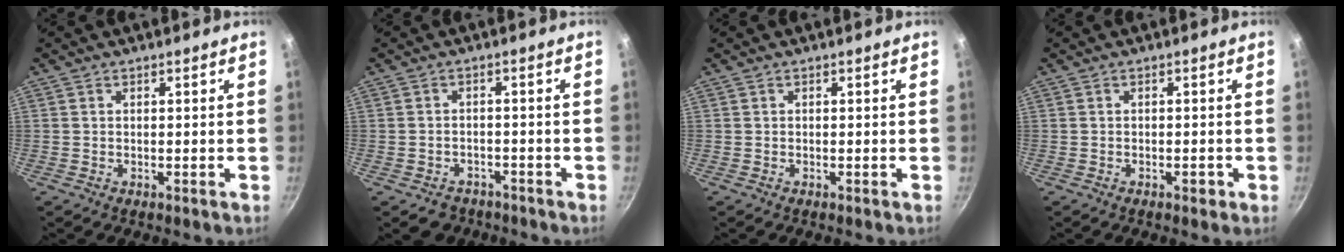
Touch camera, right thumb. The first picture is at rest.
{"total": 4.4, "force": [-2.8, 3.2, 1.2], "torque": [-0.001, 0.031, -0.031]}
{"total": 0.0}
{"total": 1.2, "force": [-0.6, 0.7, 0.8], "torque": [-0.012, 0.006, -0.006]}